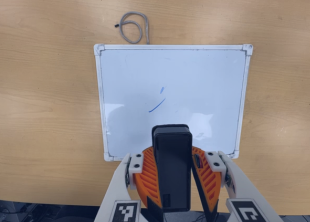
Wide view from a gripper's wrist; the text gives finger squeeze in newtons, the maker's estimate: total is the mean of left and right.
{"total": 11.0, "left": 10.6, "right": 11.4}